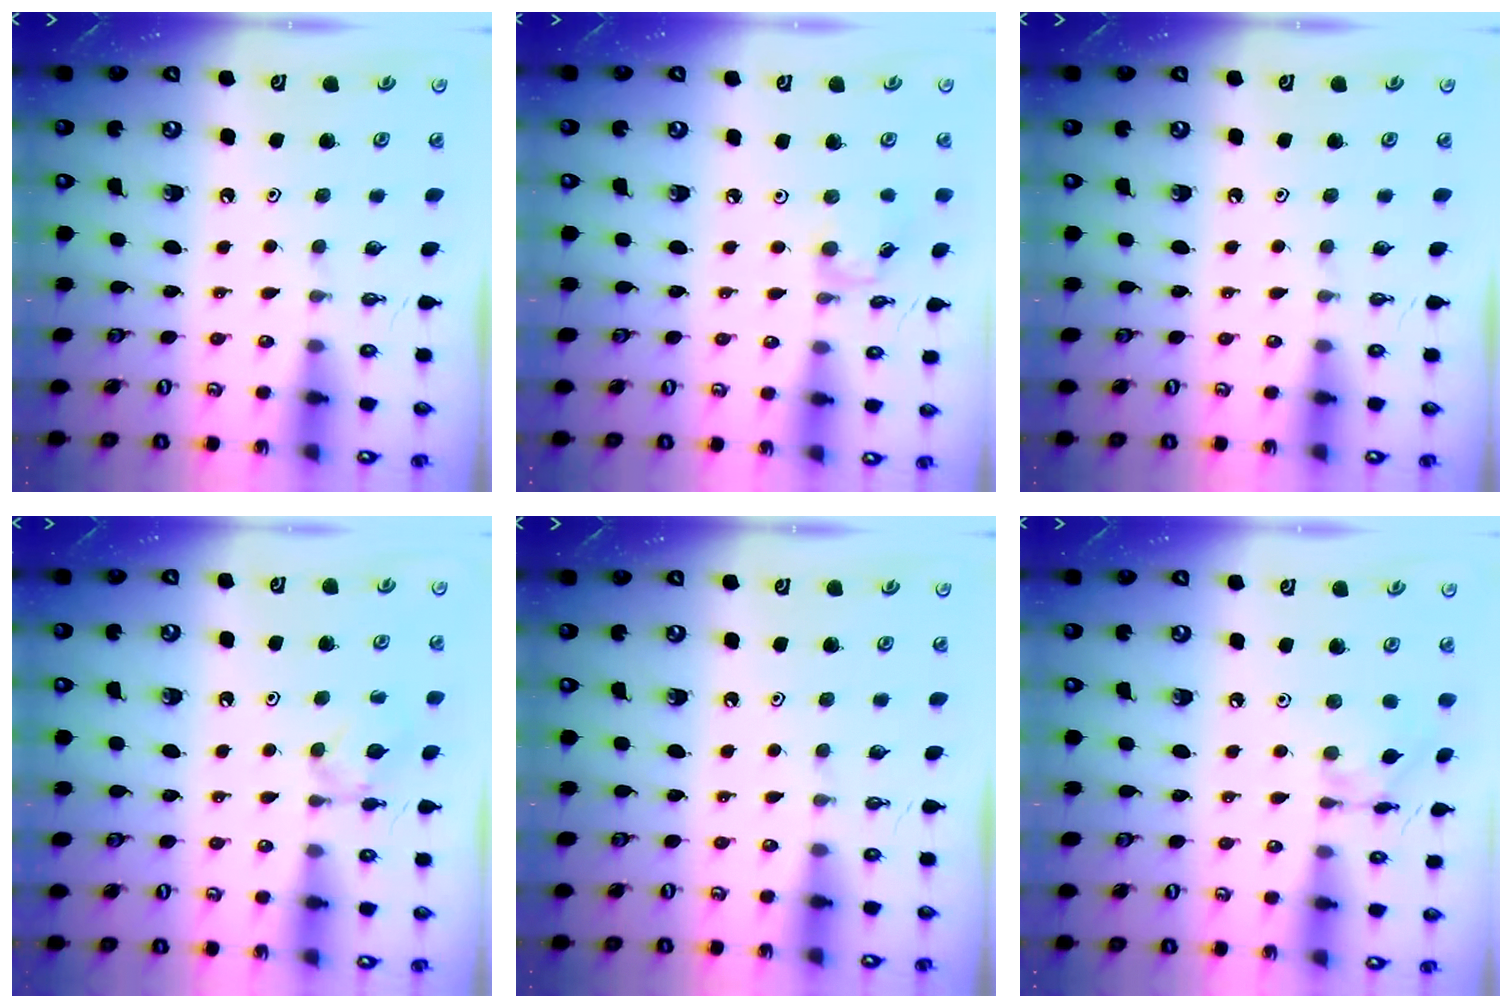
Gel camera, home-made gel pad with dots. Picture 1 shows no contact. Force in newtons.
{"total": 3.4, "press": 3.4, "slide": 0.3}
{"total": 0.0}
{"total": 6.2, "press": 6.1, "slide": 1.0}
{"total": 0.0}
{"total": 4.1, "press": 4.1, "slide": 0.4}